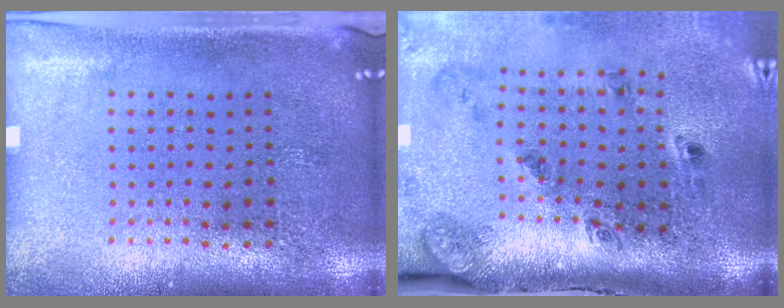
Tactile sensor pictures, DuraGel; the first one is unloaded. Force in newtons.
{"total": 2.5, "press": 1.7, "slide": 1.8}